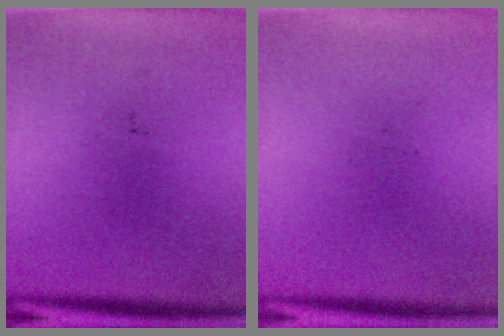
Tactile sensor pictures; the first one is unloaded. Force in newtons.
{"total": 0.0}